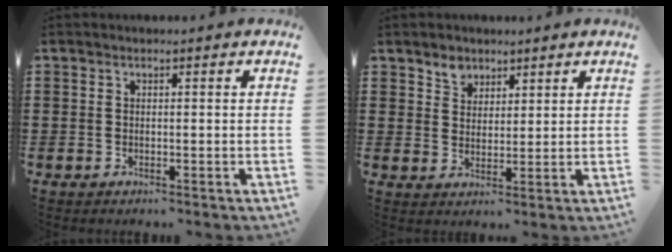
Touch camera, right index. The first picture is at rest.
{"total": 3.5, "force": [2.6, 2.4, 0.4], "torque": [-0.012, 0.005, 0.047]}